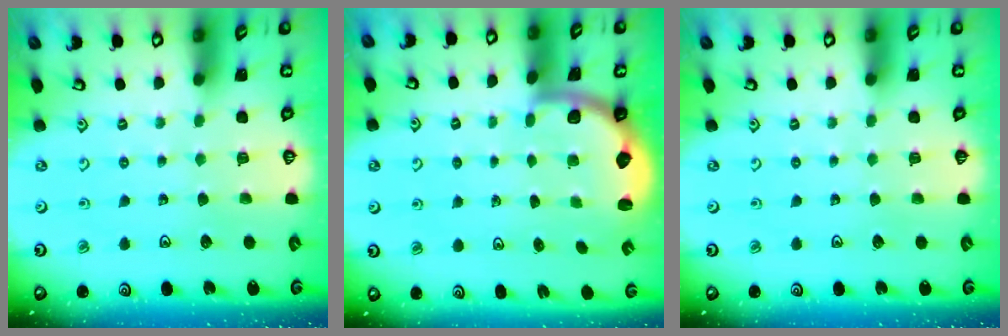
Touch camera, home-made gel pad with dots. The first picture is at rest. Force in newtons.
{"total": 2.2, "press": 2.1, "slide": 0.7}
{"total": 0.0}